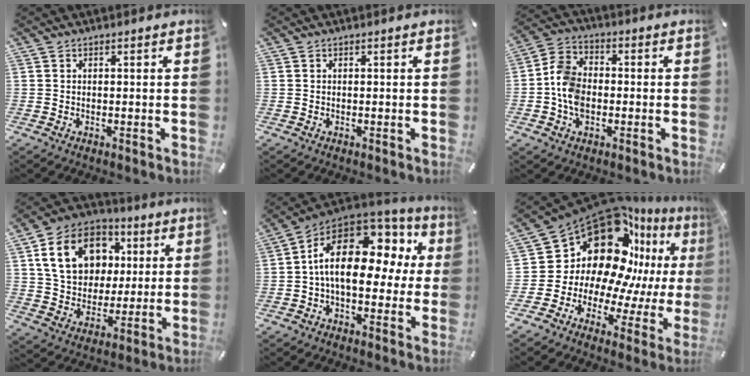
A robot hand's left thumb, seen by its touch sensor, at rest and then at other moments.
{"total": 0.0}
{"total": 8.3, "force": [-1.7, 6.3, 5.2], "torque": [-0.115, 0.016, -0.030]}
{"total": 16.4, "force": [4.4, 13.5, 8.1], "torque": [-0.152, 0.004, 0.086]}
{"total": 19.1, "force": [3.5, 10.8, 15.4], "torque": [-0.265, -0.012, 0.061]}
{"total": 21.0, "force": [11.0, 13.6, 11.6], "torque": [-0.211, -0.116, 0.203]}